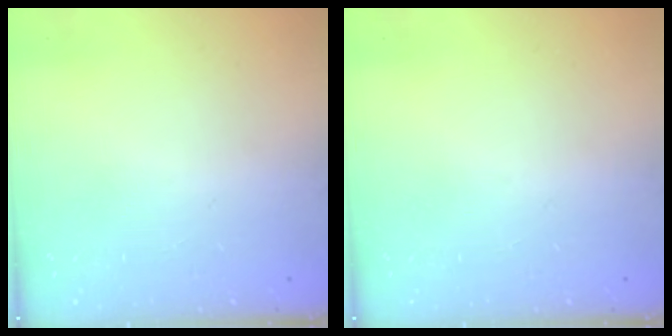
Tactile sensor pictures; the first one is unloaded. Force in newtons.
{"total": 0.0}